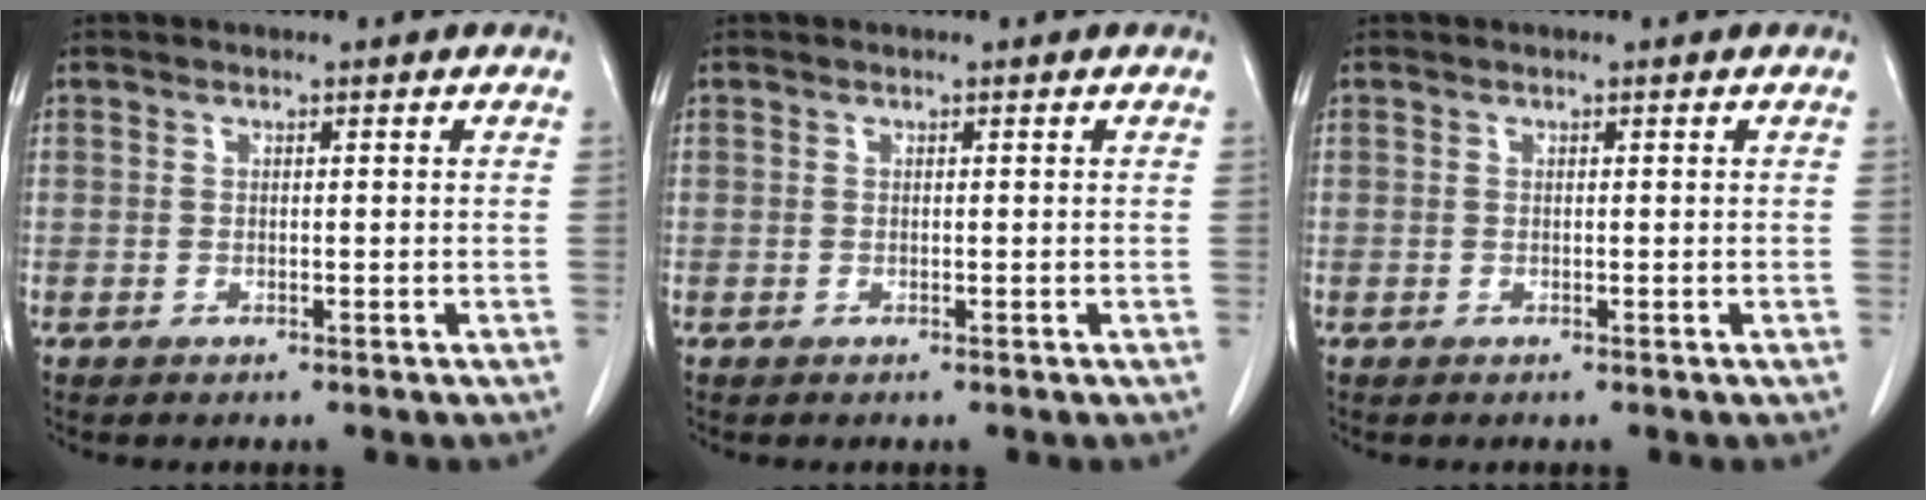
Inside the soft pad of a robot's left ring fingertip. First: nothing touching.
{"total": 0.0}
{"total": 0.0}